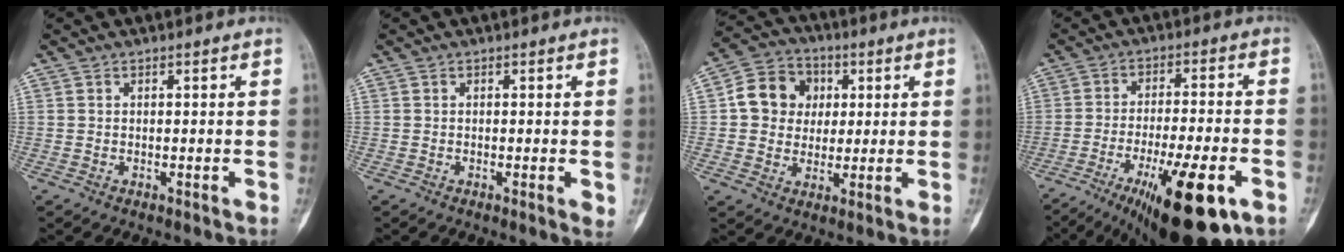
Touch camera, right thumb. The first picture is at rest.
{"total": 1.4, "force": [-0.2, 0.3, 1.4], "torque": [-0.022, -0.005, -0.003]}
{"total": 10.6, "force": [1.7, 9.4, 4.6], "torque": [-0.042, 0.006, 0.020]}
{"total": 18.3, "force": [-8.7, 5.0, 15.3], "torque": [-0.225, 0.018, -0.126]}